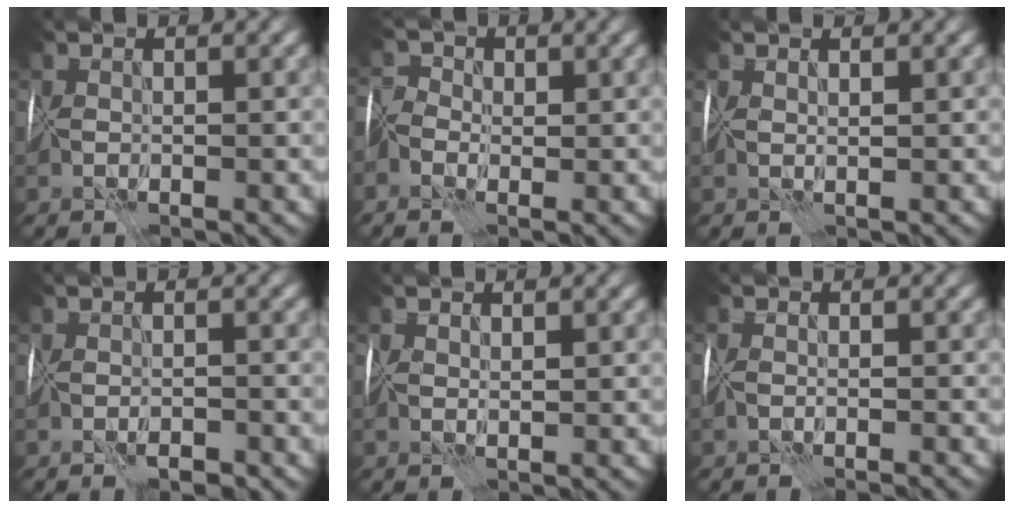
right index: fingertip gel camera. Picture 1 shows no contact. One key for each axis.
{"total": 2.8, "fx": -0.9, "fy": 2.3, "fz": 1.4, "tx": -0.018, "ty": 0.015, "tz": -0.020}
{"total": 1.4, "fx": 1.2, "fy": -0.7, "fz": -0.3, "tx": 0.006, "ty": 0.007, "tz": 0.029}
{"total": 1.1, "fx": -1.0, "fy": 0.1, "fz": 0.5, "tx": -0.001, "ty": 0.004, "tz": -0.013}
{"total": 1.3, "fx": 1.2, "fy": -0.4, "fz": -0.2, "tx": 0.004, "ty": 0.009, "tz": 0.028}
{"total": 1.4, "fx": -1.1, "fy": -0.9, "fz": -0.2, "tx": 0.009, "ty": 0.004, "tz": -0.017}